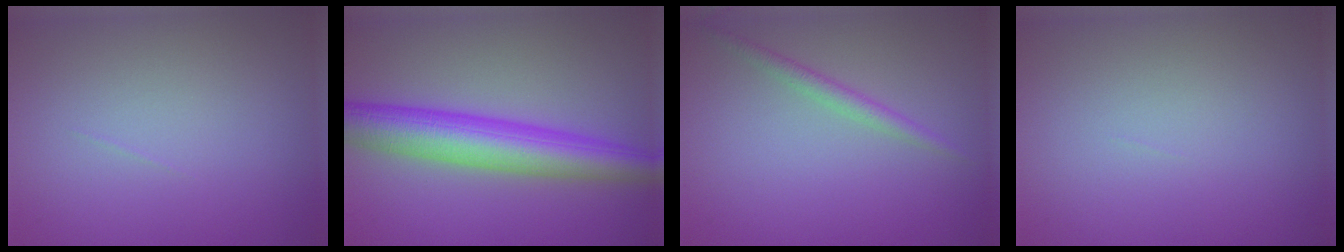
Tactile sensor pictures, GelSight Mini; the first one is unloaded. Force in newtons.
{"total": 7.0, "press": 7.0, "slide": 0.0}
{"total": 1.5, "press": 1.5, "slide": 0.1}
{"total": 0.0}